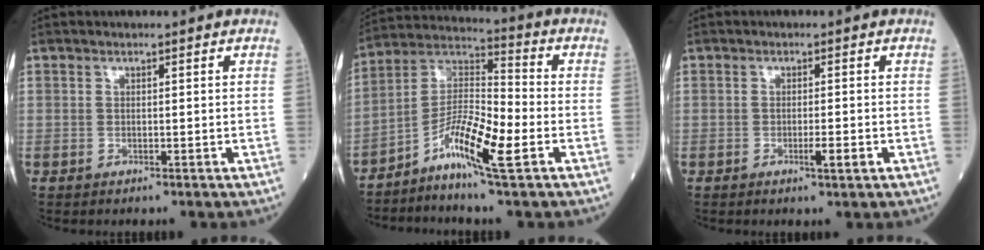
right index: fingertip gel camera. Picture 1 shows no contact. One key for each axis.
{"total": 10.7, "fx": -5.0, "fy": 1.1, "fz": 9.4, "tx": -0.178, "ty": 0.006, "tz": -0.100}
{"total": 2.3, "fx": -0.8, "fy": 0.1, "fz": 2.2, "tx": -0.037, "ty": -0.004, "tz": -0.014}